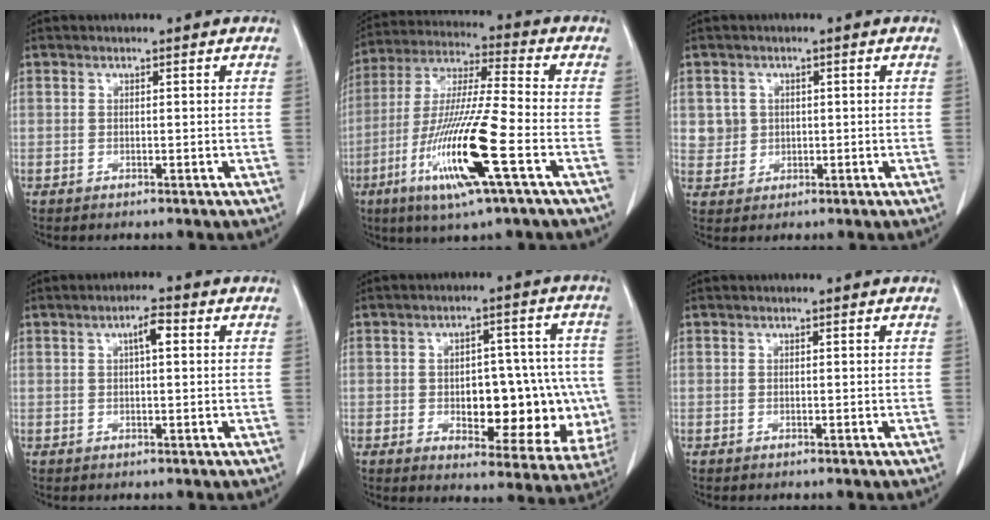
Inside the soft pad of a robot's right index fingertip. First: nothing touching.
{"total": 16.8, "force": [-6.3, 0.2, 15.6], "torque": [-0.319, -0.023, -0.118]}
{"total": 3.2, "force": [0.7, 3.1, 0.2], "torque": [0.005, 0.004, 0.016]}
{"total": 2.9, "force": [0.8, 0.6, 2.7], "torque": [-0.047, 0.008, 0.011]}
{"total": 16.7, "force": [-2.5, 7.4, 14.7], "torque": [-0.158, 0.028, -0.009]}
{"total": 0.0}